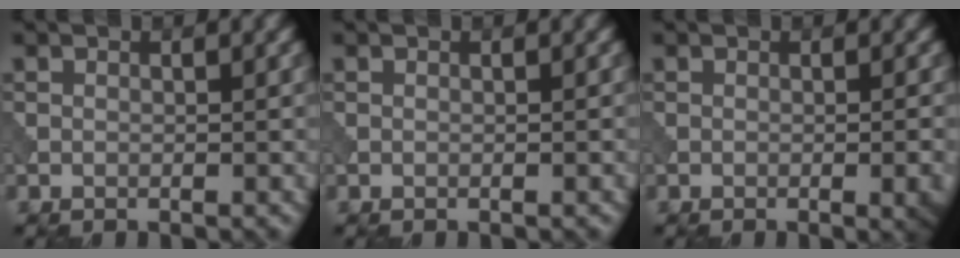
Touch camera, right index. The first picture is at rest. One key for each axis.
{"total": 0.0}
{"total": 3.2, "fx": -0.7, "fy": 1.1, "fz": 2.9, "tx": -0.026, "ty": -0.002, "tz": -0.005}